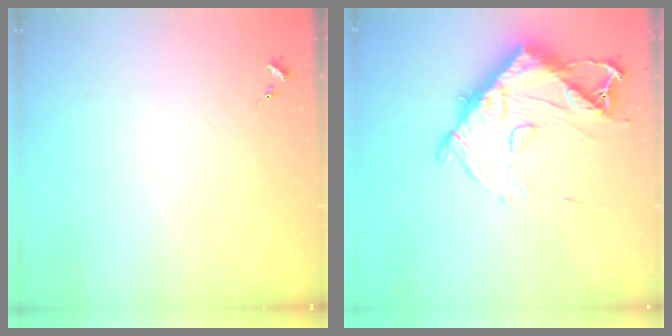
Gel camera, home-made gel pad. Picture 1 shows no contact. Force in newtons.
{"total": 15.6, "press": 15.6, "slide": 1.1}